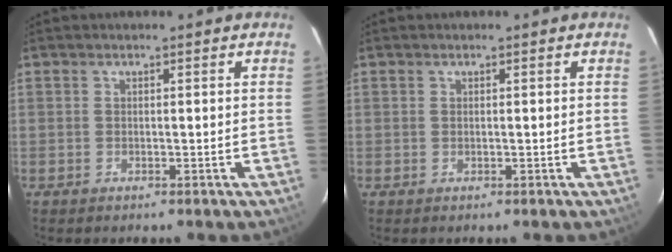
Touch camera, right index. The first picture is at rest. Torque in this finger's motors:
{"motor_torque": [0.00, 0.00, 0.00, 0.00]}